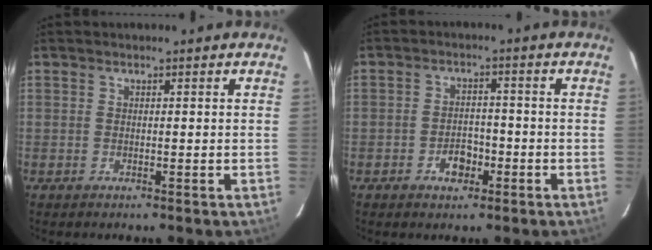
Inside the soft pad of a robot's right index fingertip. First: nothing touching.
{"total": 4.2, "force": [-2.2, 2.8, 2.3], "torque": [-0.045, 0.008, -0.030]}